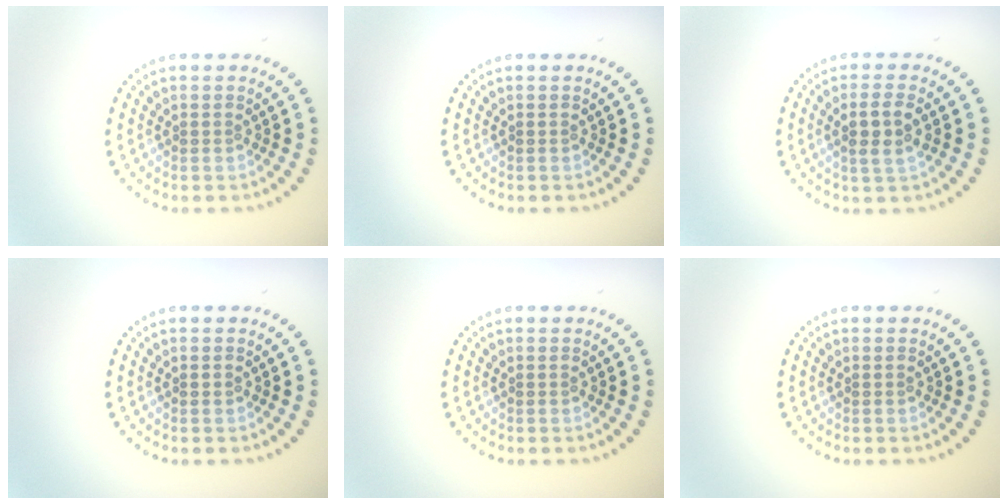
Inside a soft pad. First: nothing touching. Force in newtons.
{"total": 0.0}
{"total": 2.6, "press": 2.4, "slide": 0.8}
{"total": 0.5, "press": 0.4, "slide": 0.3}
{"total": 0.0}
{"total": 0.0}